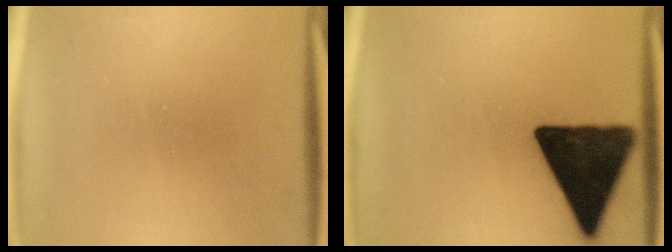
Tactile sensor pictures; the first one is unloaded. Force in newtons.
{"total": 16.9}